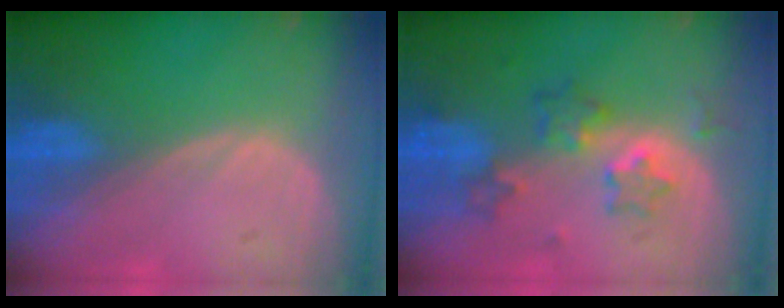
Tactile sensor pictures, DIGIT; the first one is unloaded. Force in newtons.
{"total": 6.1, "press": 5.8, "slide": 1.8}